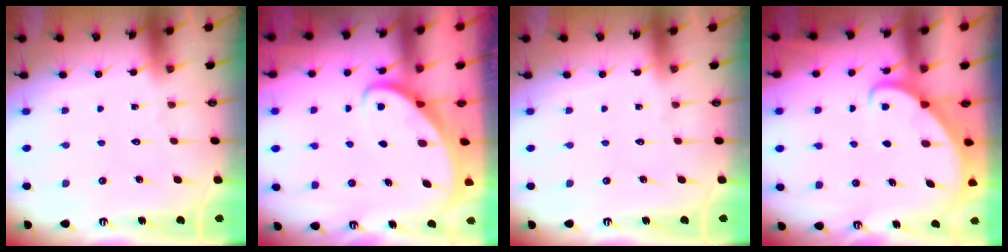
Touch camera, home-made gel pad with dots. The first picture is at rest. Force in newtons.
{"total": 2.7, "press": 2.7, "slide": 0.3}
{"total": 0.0}
{"total": 2.0, "press": 2.0, "slide": 0.3}